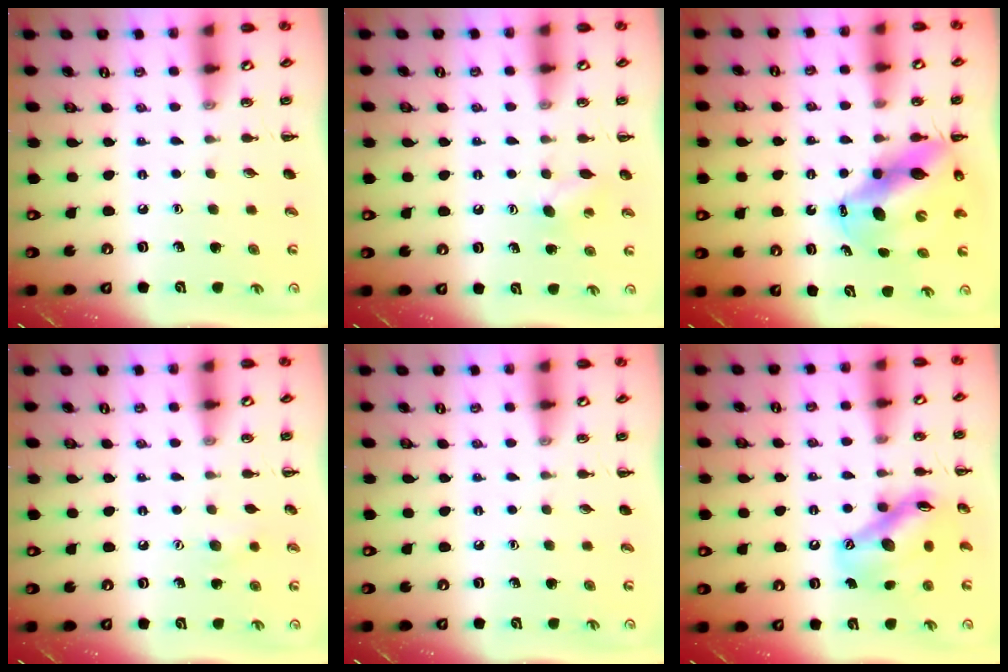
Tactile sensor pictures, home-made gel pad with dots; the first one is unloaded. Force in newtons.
{"total": 5.3, "press": 5.0, "slide": 1.5}
{"total": 12.6, "press": 12.1, "slide": 3.2}
{"total": 5.4, "press": 5.3, "slide": 1.0}
{"total": 0.0}
{"total": 12.8, "press": 12.4, "slide": 3.4}